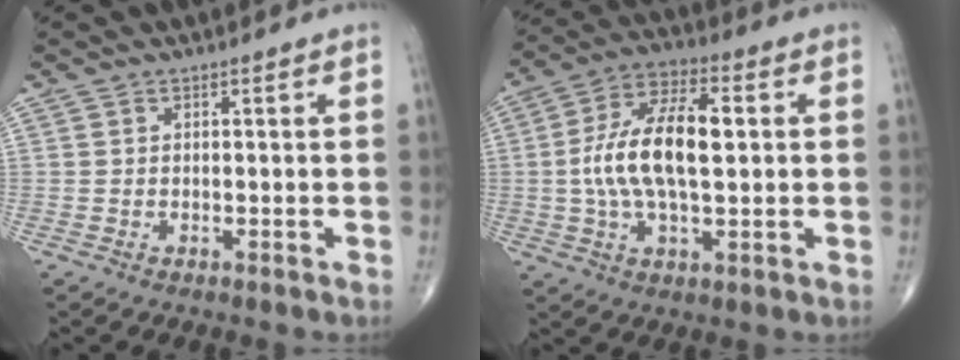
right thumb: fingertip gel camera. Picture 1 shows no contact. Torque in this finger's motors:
{"motor_torque": [0.29, 0.41, 1.33, -0.06, 0.19]}